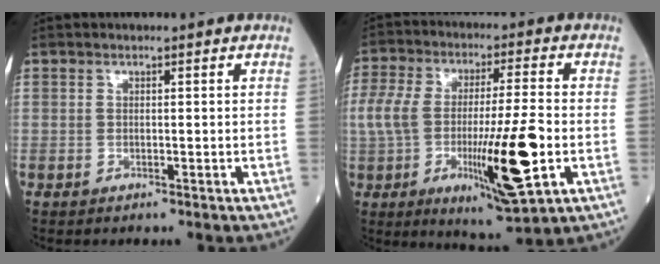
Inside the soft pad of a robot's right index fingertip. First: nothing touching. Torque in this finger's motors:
{"motor_torque": [2.14, 0.00, 0.83, 0.21]}